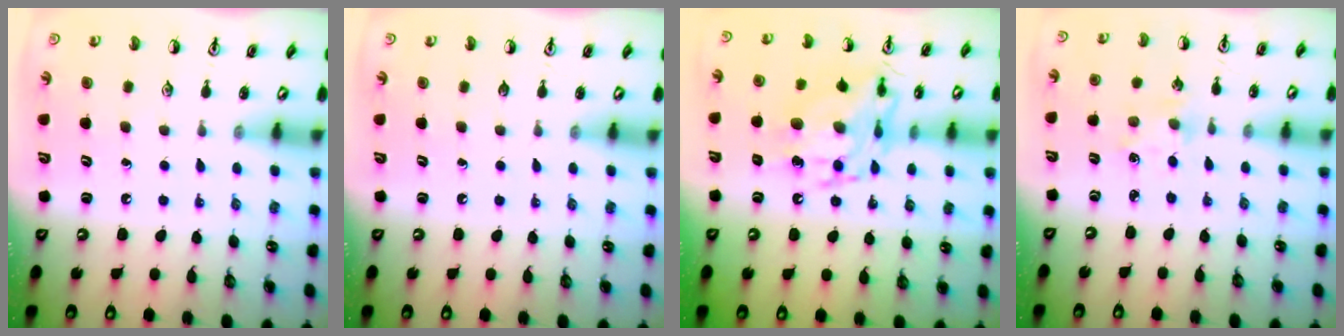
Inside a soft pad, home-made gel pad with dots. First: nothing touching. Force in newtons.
{"total": 0.0}
{"total": 13.7, "press": 13.7, "slide": 1.3}
{"total": 1.9, "press": 1.8, "slide": 0.4}